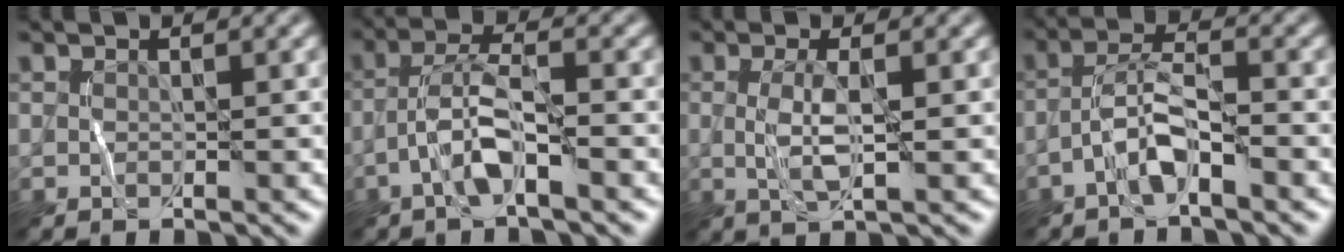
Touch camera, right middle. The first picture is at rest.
{"total": 4.0, "force": [-2.1, 0.7, 3.4], "torque": [-0.067, 0.018, -0.047]}
{"total": 2.7, "force": [0.0, 0.6, 2.6], "torque": [-0.059, 0.004, 0.002]}
{"total": 3.5, "force": [-2.2, 0.7, 2.6], "torque": [-0.053, 0.021, -0.050]}